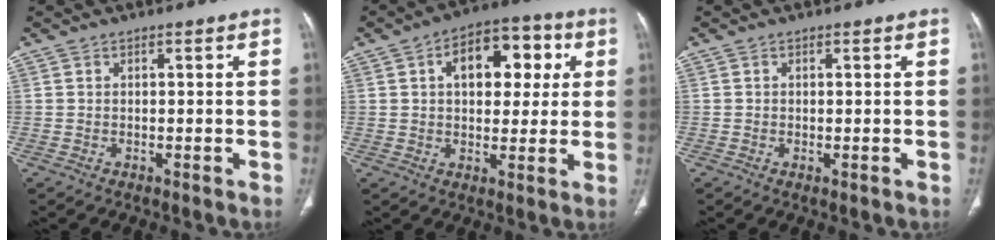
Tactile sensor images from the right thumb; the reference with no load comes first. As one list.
[{"total": 13.4, "force": [3.7, 8.1, 10.0], "torque": [-0.101, 0.015, 0.050]}, {"total": 0.6, "force": [-0.2, 0.2, 0.6], "torque": [-0.015, -0.004, -0.002]}]